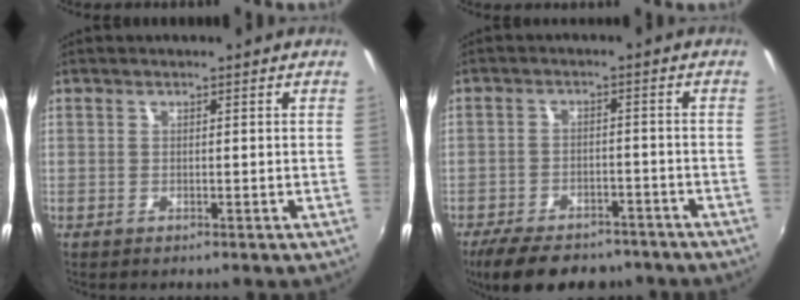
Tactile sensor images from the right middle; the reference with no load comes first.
{"total": 14.1, "force": [-11.0, 6.1, 6.3], "torque": [-0.143, -0.011, -0.160]}